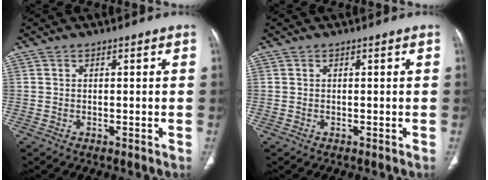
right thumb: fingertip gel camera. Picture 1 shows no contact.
{"total": 0.0}